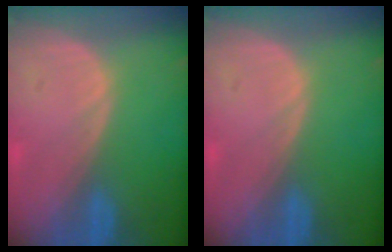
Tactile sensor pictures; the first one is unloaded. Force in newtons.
{"total": 0.0}